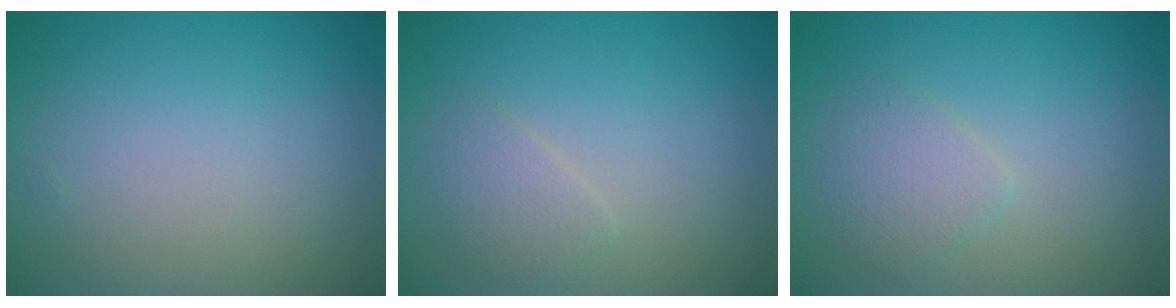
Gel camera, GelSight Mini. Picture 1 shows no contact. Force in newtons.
{"total": 1.5, "press": 1.5, "slide": 0.1}
{"total": 1.9, "press": 1.9, "slide": 0.1}